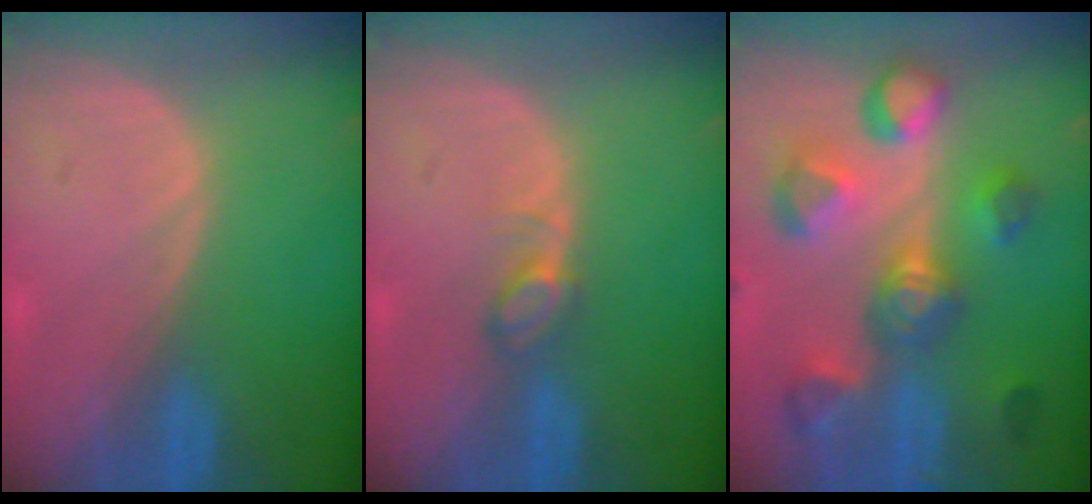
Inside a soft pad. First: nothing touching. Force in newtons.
{"total": 2.5, "press": 2.4, "slide": 0.3}
{"total": 10.1, "press": 9.8, "slide": 2.4}